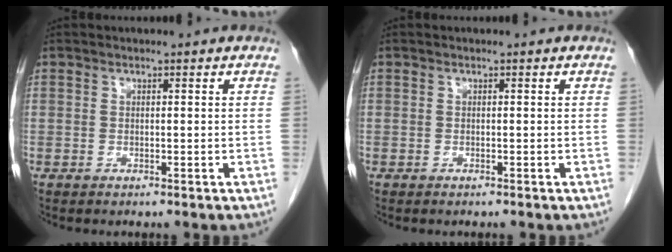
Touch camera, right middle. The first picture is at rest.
{"total": 0.0}